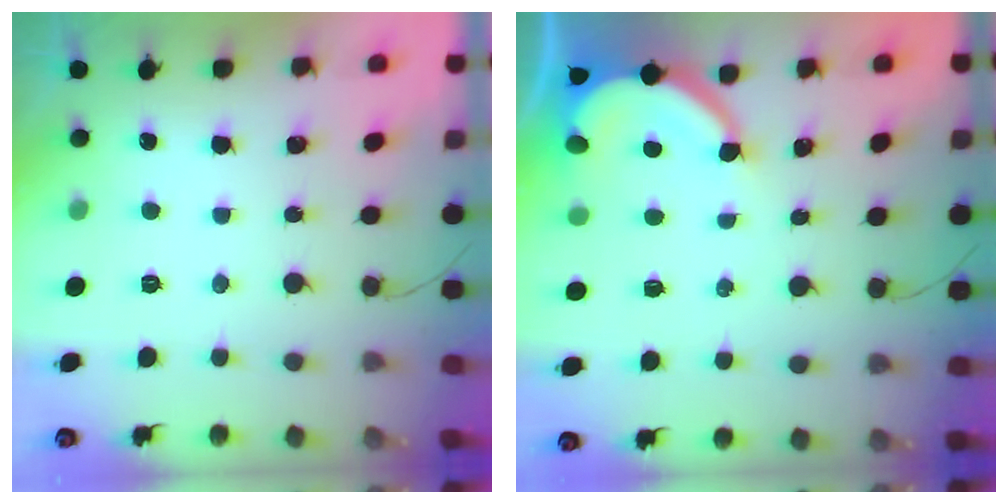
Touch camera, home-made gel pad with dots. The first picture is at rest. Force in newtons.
{"total": 7.3, "press": 7.3, "slide": 0.8}